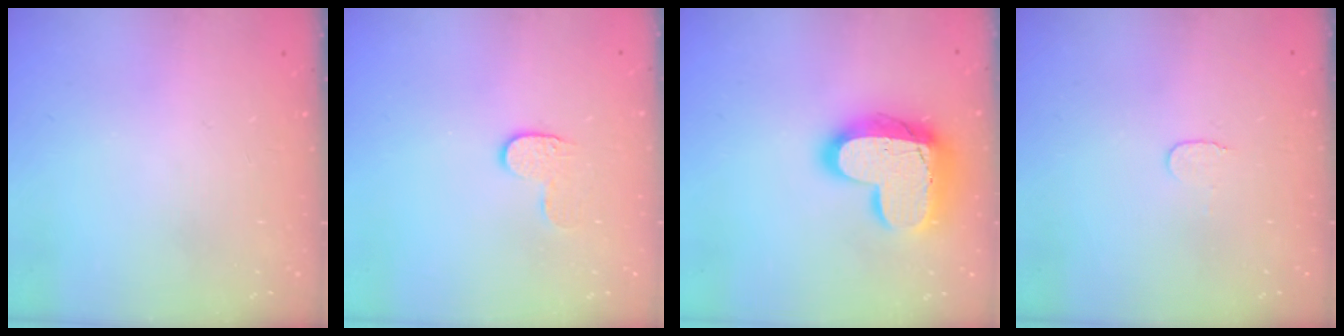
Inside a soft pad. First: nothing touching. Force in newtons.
{"total": 5.8, "press": 5.8, "slide": 0.5}
{"total": 17.8, "press": 17.8, "slide": 1.5}
{"total": 3.5, "press": 3.5, "slide": 0.4}